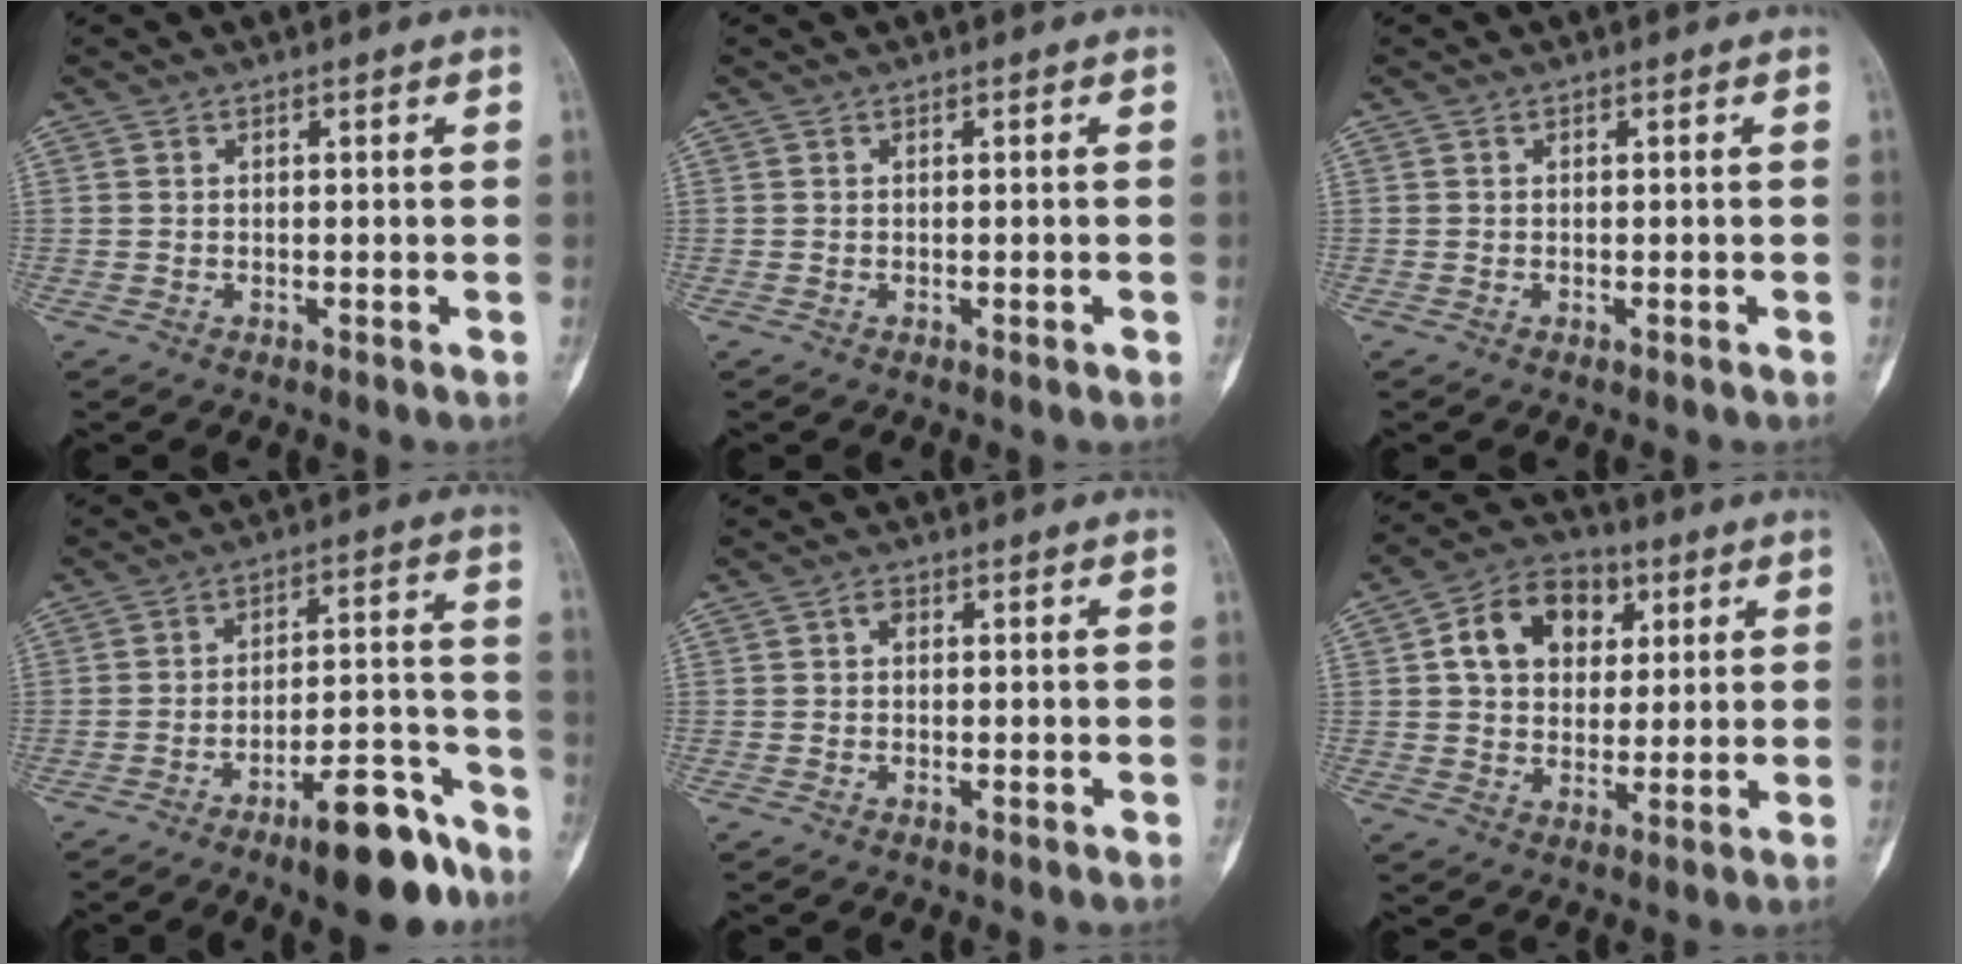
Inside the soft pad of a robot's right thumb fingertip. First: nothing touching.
{"total": 0.5, "force": [-0.2, 0.1, 0.5], "torque": [-0.005, 0.000, -0.001]}
{"total": 0.0}
{"total": 13.6, "force": [-9.3, 4.1, 9.0], "torque": [-0.111, 0.082, -0.145]}
{"total": 1.3, "force": [0.1, 0.9, 0.9], "torque": [-0.011, 0.007, -0.004]}
{"total": 12.5, "force": [3.6, 9.4, 7.5], "torque": [-0.089, 0.004, 0.054]}